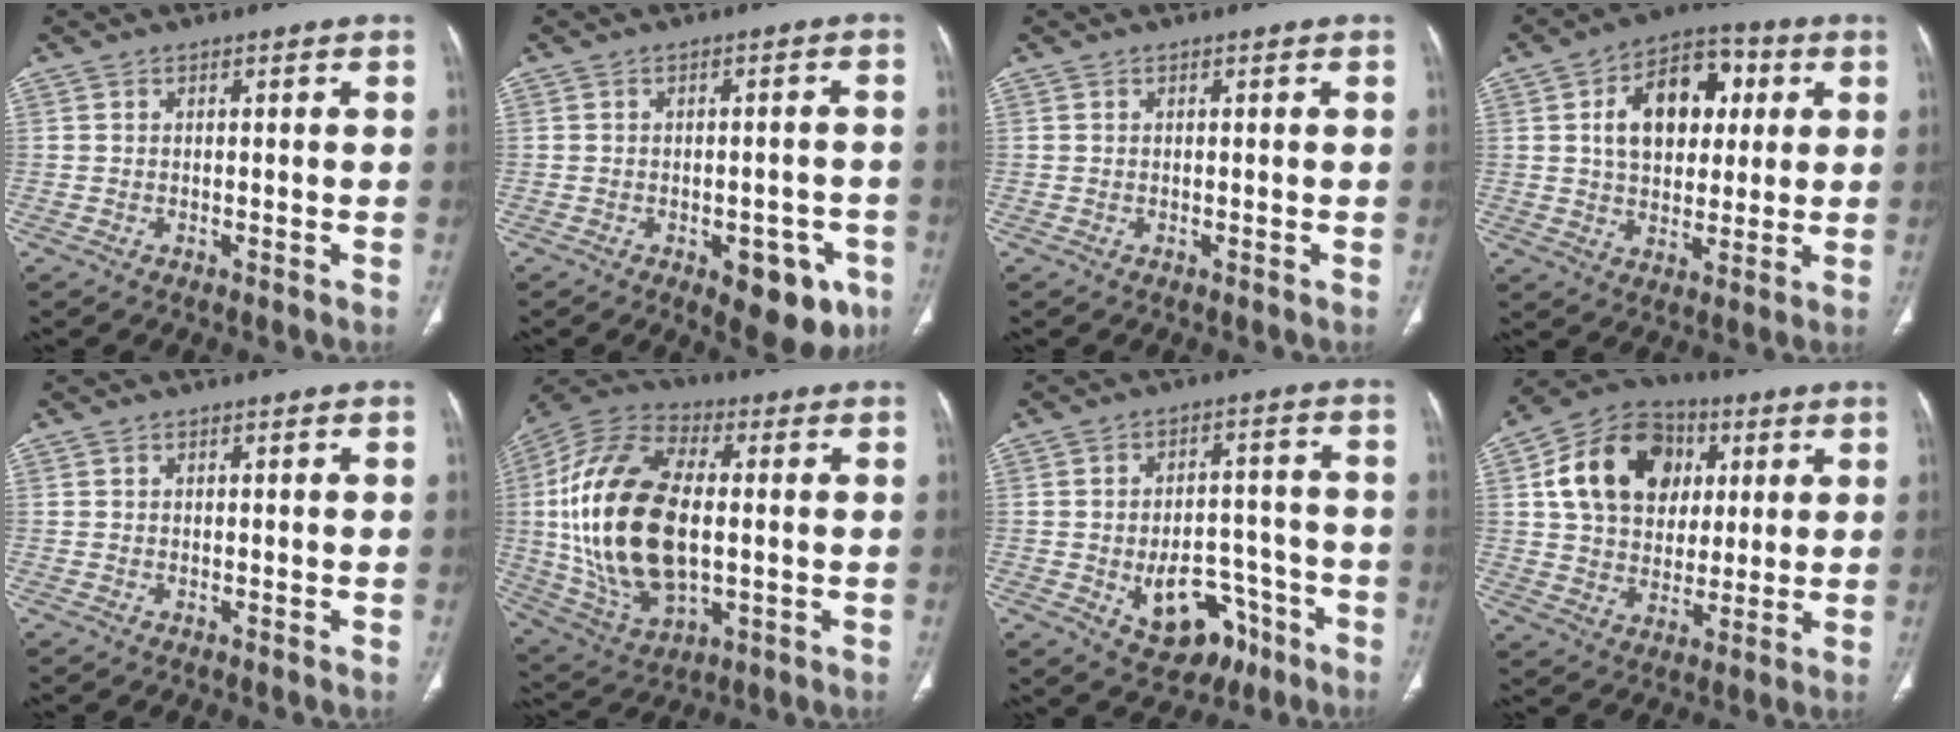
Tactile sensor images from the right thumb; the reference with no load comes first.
{"total": 10.1, "force": [-4.7, 5.1, 7.3], "torque": [-0.057, 0.015, -0.051]}
{"total": 0.0}
{"total": 15.2, "force": [3.6, 10.0, 10.8], "torque": [-0.132, 0.009, 0.054]}
{"total": 0.0}
{"total": 25.7, "force": [0.5, 14.1, 21.5], "torque": [-0.436, -0.001, 0.016]}
{"total": 13.5, "force": [-5.9, 8.9, 8.4], "torque": [-0.089, 0.045, -0.069]}
{"total": 17.9, "force": [5.0, 13.9, 10.1], "torque": [-0.153, 0.006, 0.083]}